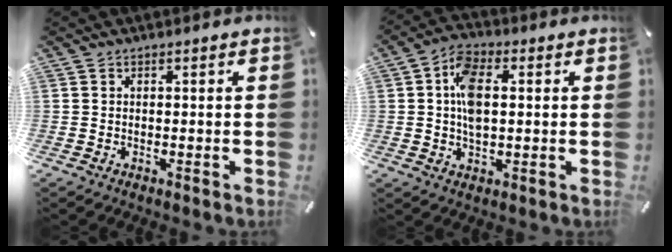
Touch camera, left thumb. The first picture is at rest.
{"total": 9.1, "force": [1.1, 5.6, 7.1], "torque": [-0.142, 0.003, 0.016]}